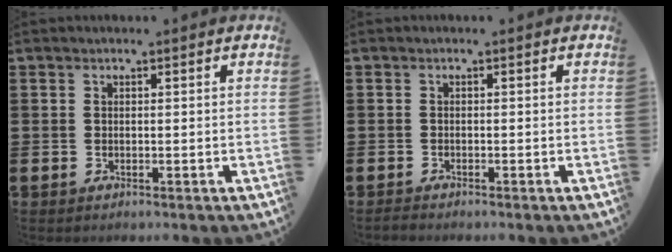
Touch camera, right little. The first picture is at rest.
{"total": 0.5, "force": [-0.5, 0.0, 0.1], "torque": [-0.003, -0.002, -0.010]}